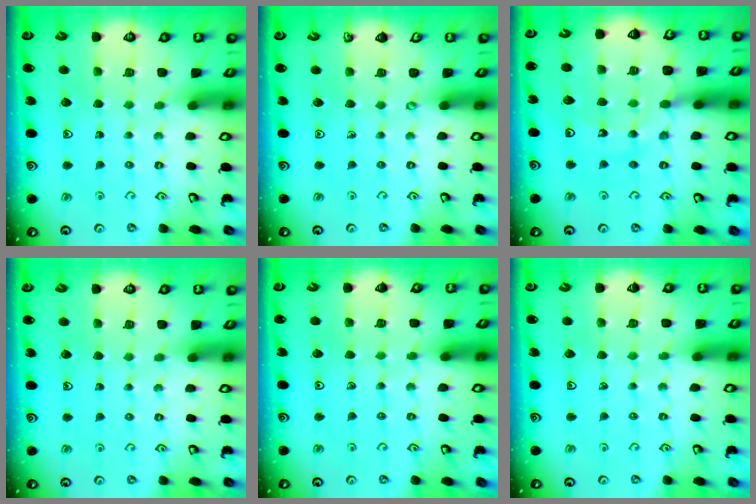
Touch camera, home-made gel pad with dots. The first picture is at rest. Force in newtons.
{"total": 0.0}
{"total": 12.8, "press": 12.5, "slide": 2.9}
{"total": 0.0}
{"total": 3.6, "press": 3.6, "slide": 0.5}
{"total": 1.9, "press": 1.9, "slide": 0.3}